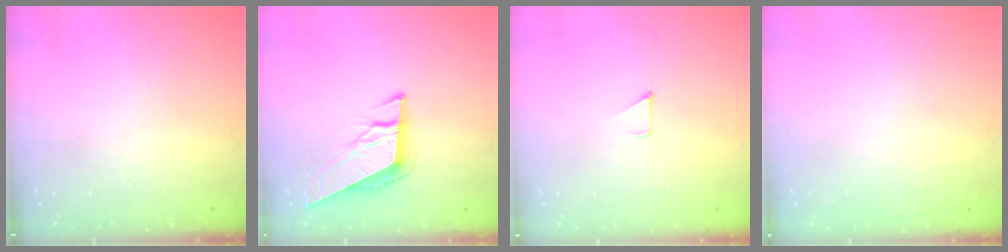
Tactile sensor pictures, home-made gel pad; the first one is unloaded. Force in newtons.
{"total": 10.2, "press": 10.0, "slide": 1.6}
{"total": 2.9, "press": 2.8, "slide": 0.3}
{"total": 1.6, "press": 1.6, "slide": 0.0}